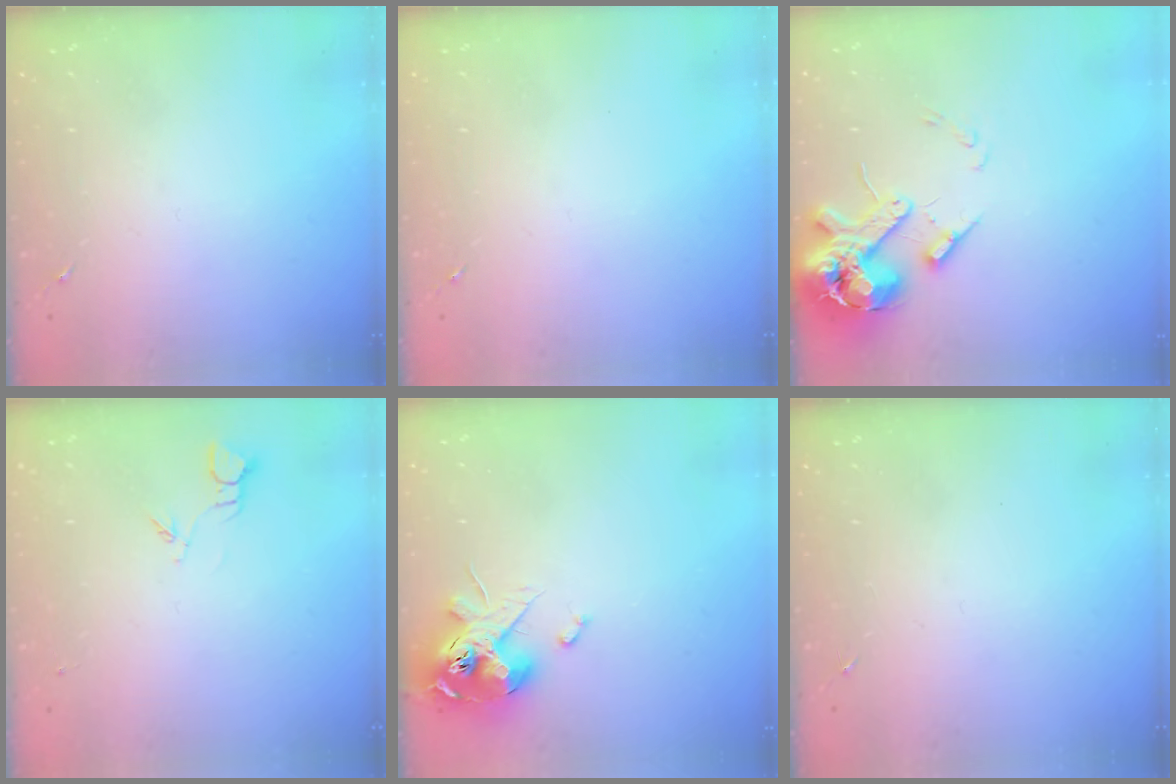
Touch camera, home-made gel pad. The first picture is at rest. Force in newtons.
{"total": 0.0}
{"total": 15.3, "press": 15.1, "slide": 2.6}
{"total": 2.7, "press": 2.7, "slide": 0.3}
{"total": 13.4, "press": 13.3, "slide": 1.4}
{"total": 0.0}